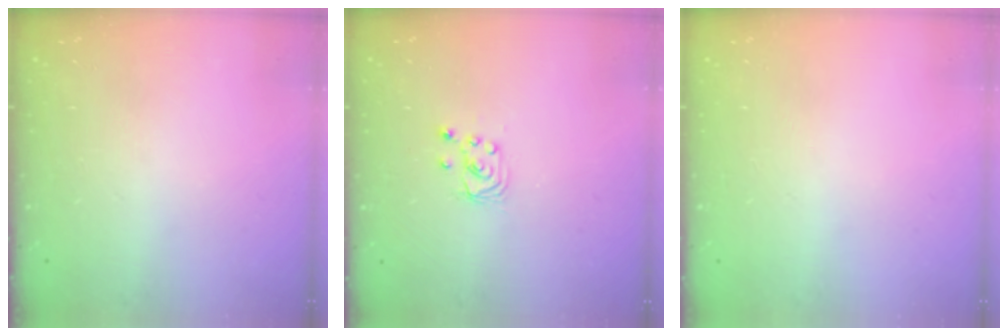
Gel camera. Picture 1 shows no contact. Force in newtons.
{"total": 2.4, "press": 2.4, "slide": 0.2}
{"total": 0.0}